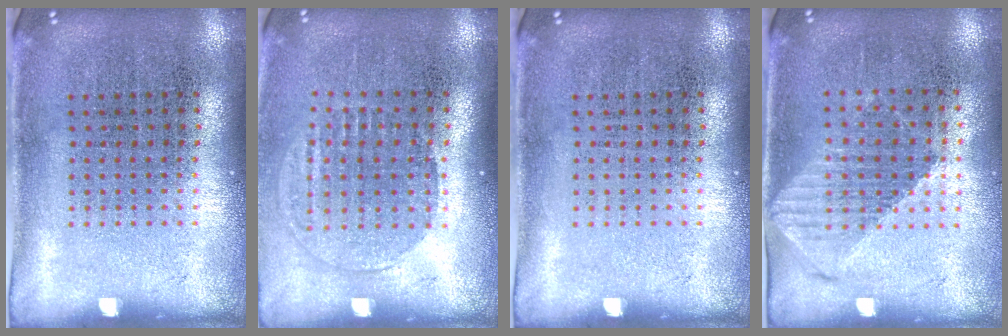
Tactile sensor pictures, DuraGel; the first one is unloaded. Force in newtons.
{"total": 1.4, "press": 1.2, "slide": 0.7}
{"total": 0.0}
{"total": 1.2, "press": 1.1, "slide": 0.5}